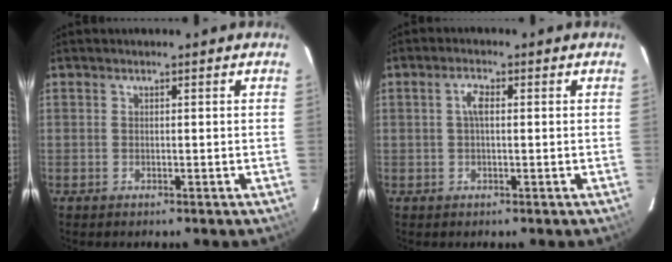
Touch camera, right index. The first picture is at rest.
{"total": 2.4, "force": [0.3, 0.9, 2.2], "torque": [-0.046, 0.008, 0.004]}